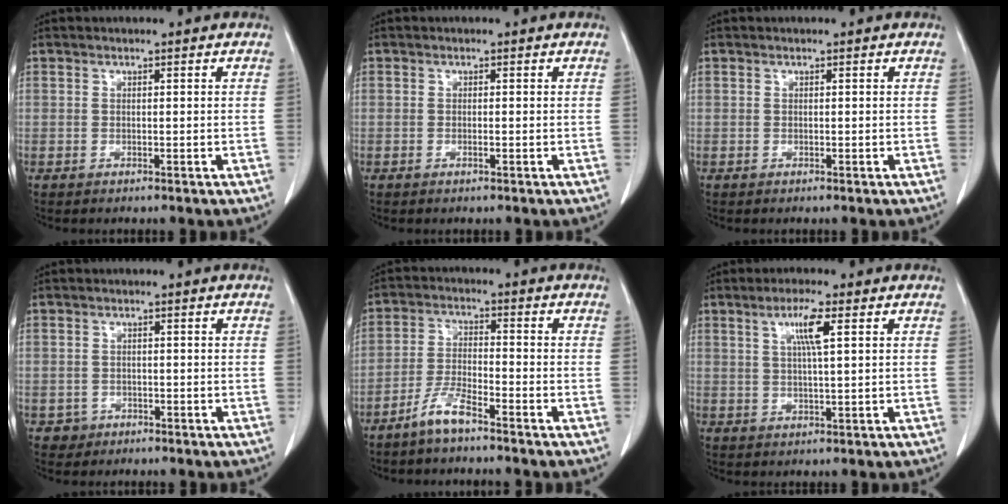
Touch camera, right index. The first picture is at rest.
{"total": 0.5, "force": [-0.2, 0.0, 0.5], "torque": [-0.011, -0.001, -0.002]}
{"total": 0.0}
{"total": 2.0, "force": [-1.0, 1.7, -0.2], "torque": [0.006, 0.010, -0.016]}
{"total": 5.3, "force": [-4.1, 0.6, 3.3], "torque": [-0.074, -0.006, -0.086]}
{"total": 4.9, "force": [1.8, 0.0, 4.5], "torque": [-0.083, 0.001, 0.033]}